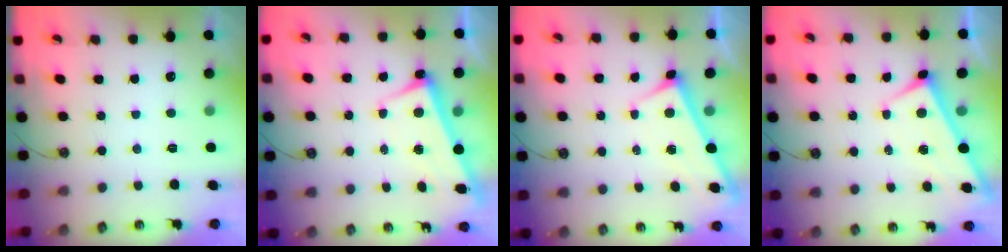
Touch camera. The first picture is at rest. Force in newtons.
{"total": 3.2, "press": 3.1, "slide": 0.8}
{"total": 3.0, "press": 3.0, "slide": 0.2}
{"total": 1.7, "press": 1.7, "slide": 0.1}